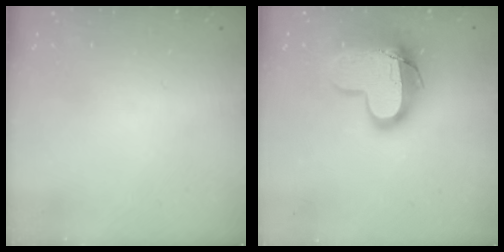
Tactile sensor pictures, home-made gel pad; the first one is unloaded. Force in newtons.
{"total": 15.2, "press": 15.2, "slide": 1.3}